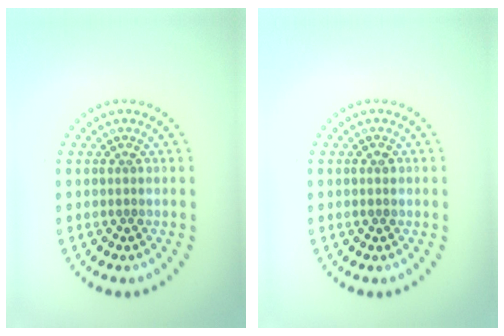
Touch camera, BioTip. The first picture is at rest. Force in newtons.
{"total": 1.0, "press": 1.0, "slide": 0.1}